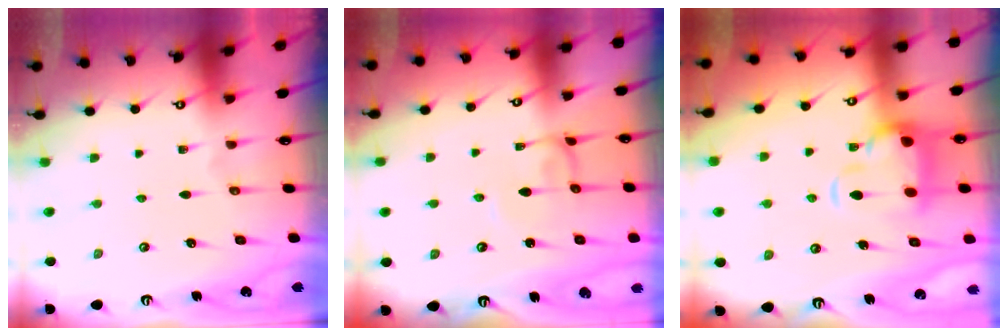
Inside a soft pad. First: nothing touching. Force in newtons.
{"total": 2.4, "press": 2.4, "slide": 0.1}
{"total": 5.7, "press": 5.5, "slide": 1.5}